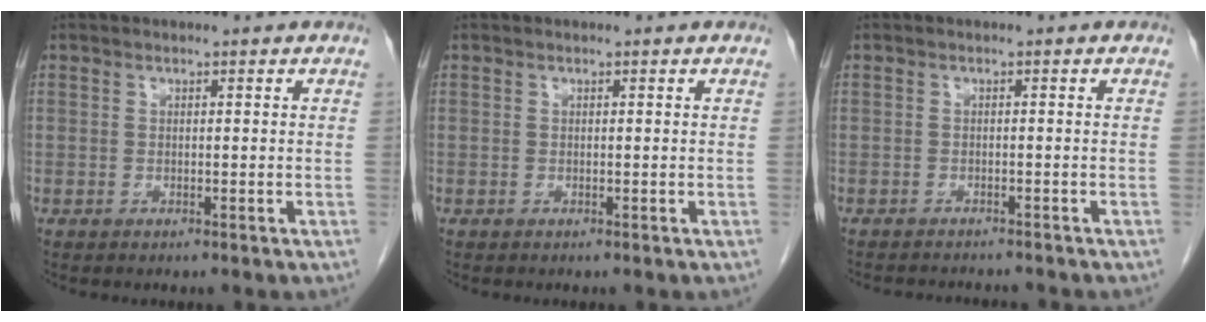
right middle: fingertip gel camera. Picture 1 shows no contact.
{"total": 0.0}
{"total": 5.0, "force": [-4.9, 0.5, 1.1], "torque": [-0.009, -0.007, -0.064]}